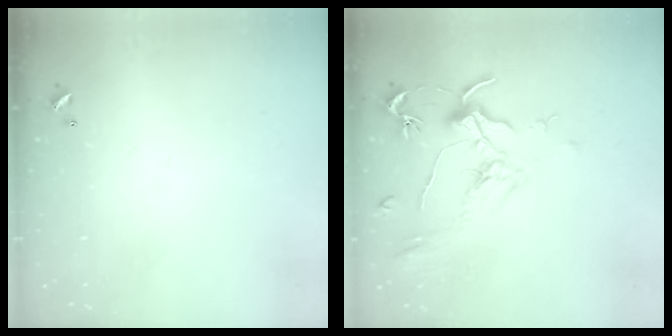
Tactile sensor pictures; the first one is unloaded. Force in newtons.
{"total": 1.8, "press": 1.6, "slide": 0.9}